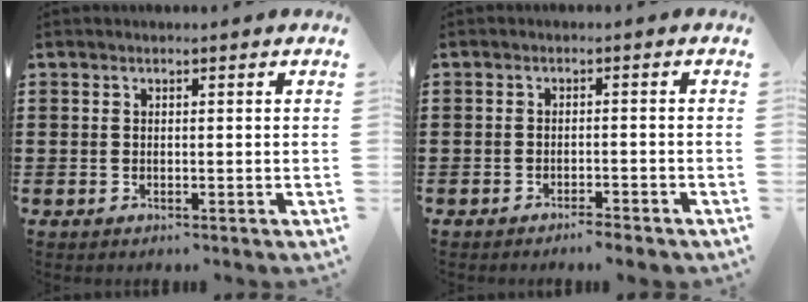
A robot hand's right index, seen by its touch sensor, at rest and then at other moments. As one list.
[{"total": 1.9, "force": [-1.7, -0.1, 0.6], "torque": [-0.012, 0.000, -0.034]}]